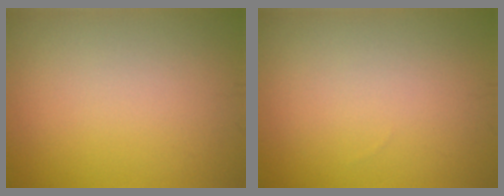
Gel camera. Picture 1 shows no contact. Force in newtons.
{"total": 0.0}